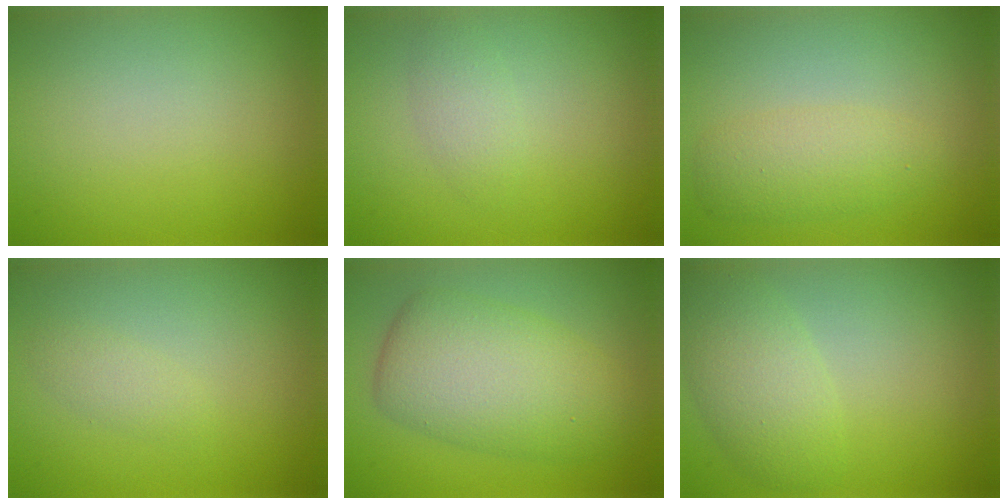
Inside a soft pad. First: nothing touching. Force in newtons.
{"total": 1.6, "press": 1.6, "slide": 0.1}
{"total": 3.0, "press": 3.0, "slide": 0.1}
{"total": 1.2, "press": 1.2, "slide": 0.1}
{"total": 7.7, "press": 7.7, "slide": 0.1}
{"total": 3.0, "press": 3.0, "slide": 0.3}